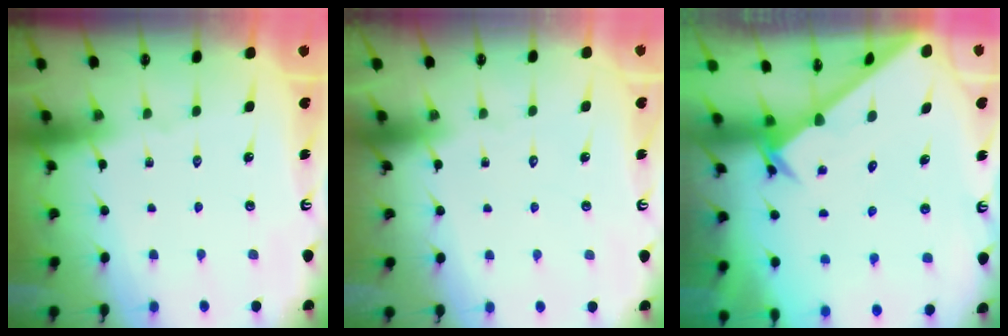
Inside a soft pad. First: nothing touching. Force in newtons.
{"total": 1.8, "press": 1.8, "slide": 0.1}
{"total": 2.6, "press": 2.6, "slide": 0.2}